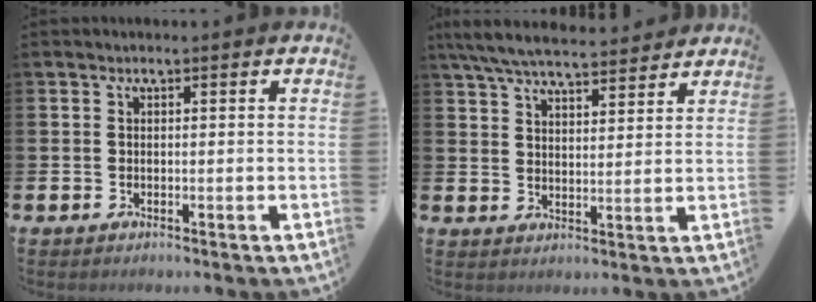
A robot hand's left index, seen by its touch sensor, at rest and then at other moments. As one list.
[{"total": 7.0, "force": [6.6, 1.1, 2.0], "torque": [-0.056, -0.033, 0.119]}]